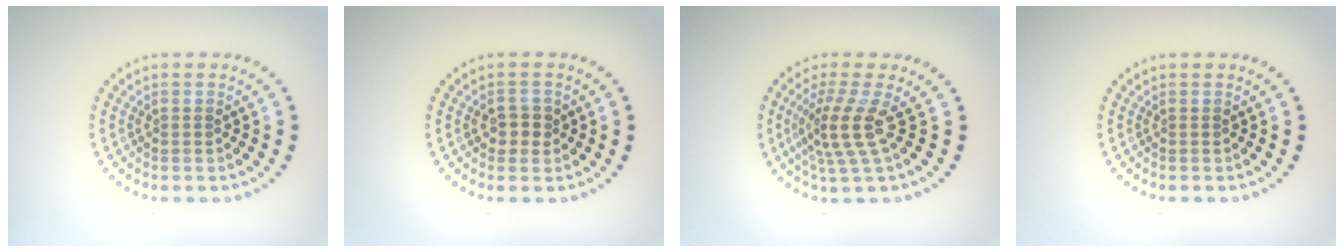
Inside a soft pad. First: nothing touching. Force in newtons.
{"total": 2.0, "press": 1.9, "slide": 0.6}
{"total": 3.6, "press": 2.6, "slide": 2.4}
{"total": 0.0}